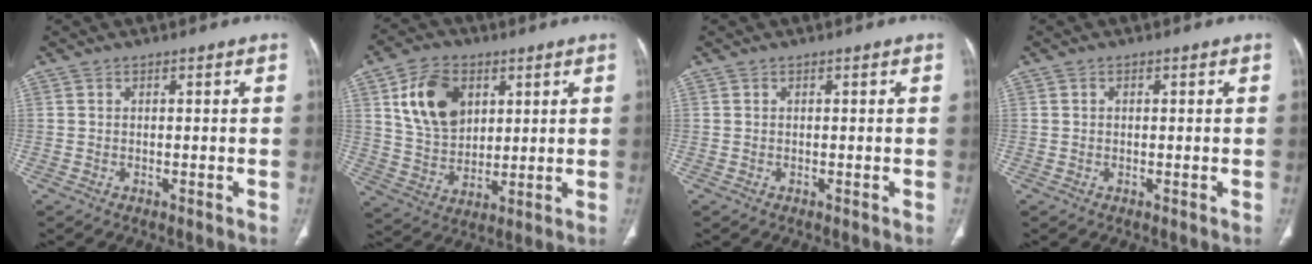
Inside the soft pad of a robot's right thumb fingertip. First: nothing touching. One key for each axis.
{"total": 13.0, "fx": 4.9, "fy": 8.9, "fz": 8.1, "tx": -0.120, "ty": -0.015, "tz": 0.098}
{"total": 0.0}
{"total": 0.0}